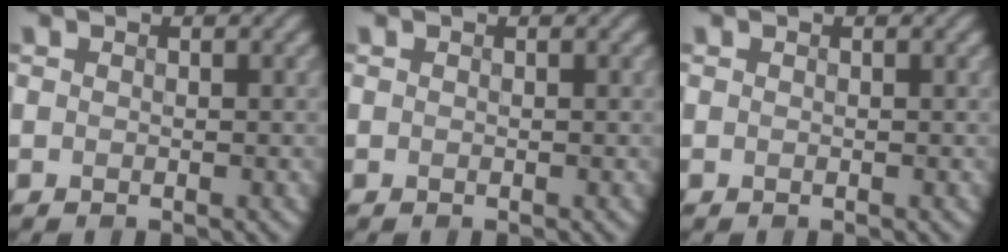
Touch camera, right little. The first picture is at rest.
{"total": 0.0}
{"total": 0.0}